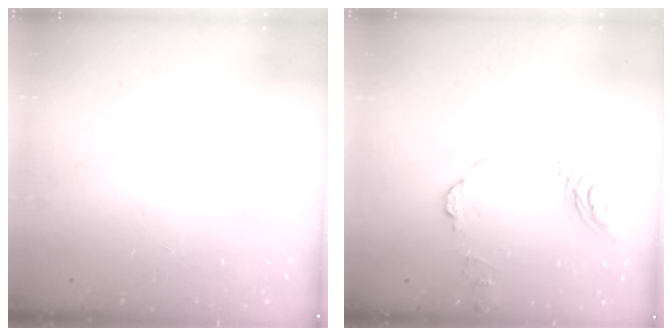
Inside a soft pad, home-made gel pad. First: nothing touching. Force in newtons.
{"total": 10.4, "press": 10.3, "slide": 0.9}